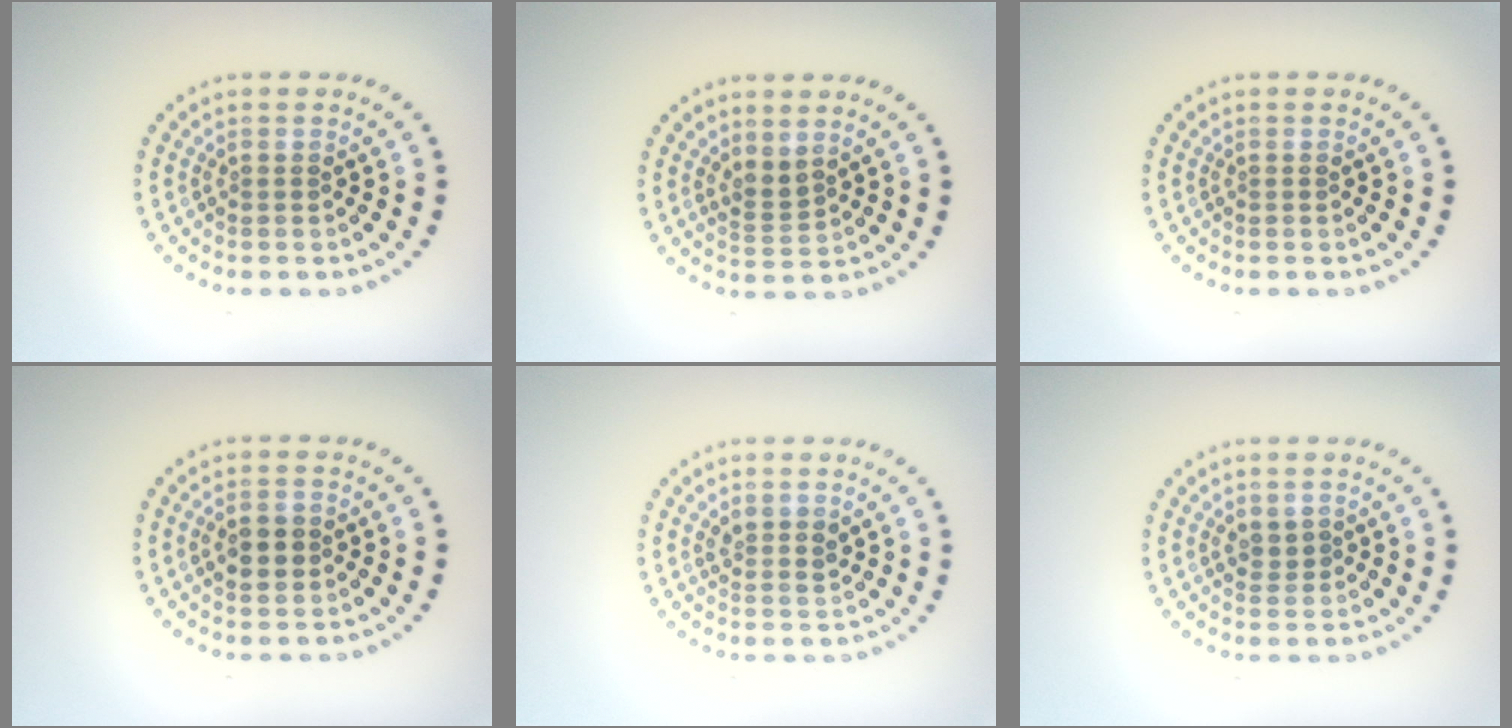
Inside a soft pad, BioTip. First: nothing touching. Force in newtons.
{"total": 1.8, "press": 1.3, "slide": 1.2}
{"total": 0.0}
{"total": 2.5, "press": 2.4, "slide": 0.2}
{"total": 1.5, "press": 1.3, "slide": 0.8}
{"total": 0.9, "press": 0.6, "slide": 0.6}